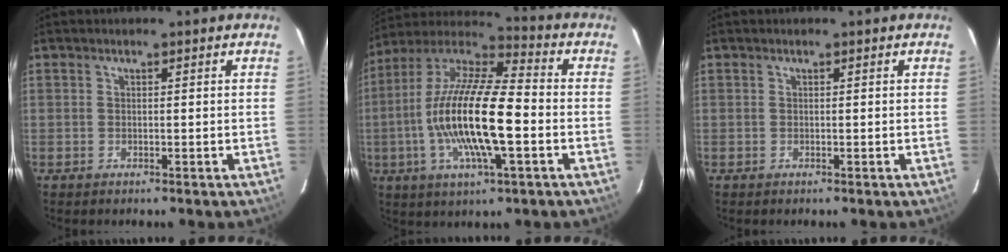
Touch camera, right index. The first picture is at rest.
{"total": 19.5, "force": [-3.4, 4.7, 18.6], "torque": [-0.355, -0.008, -0.072]}
{"total": 0.0}